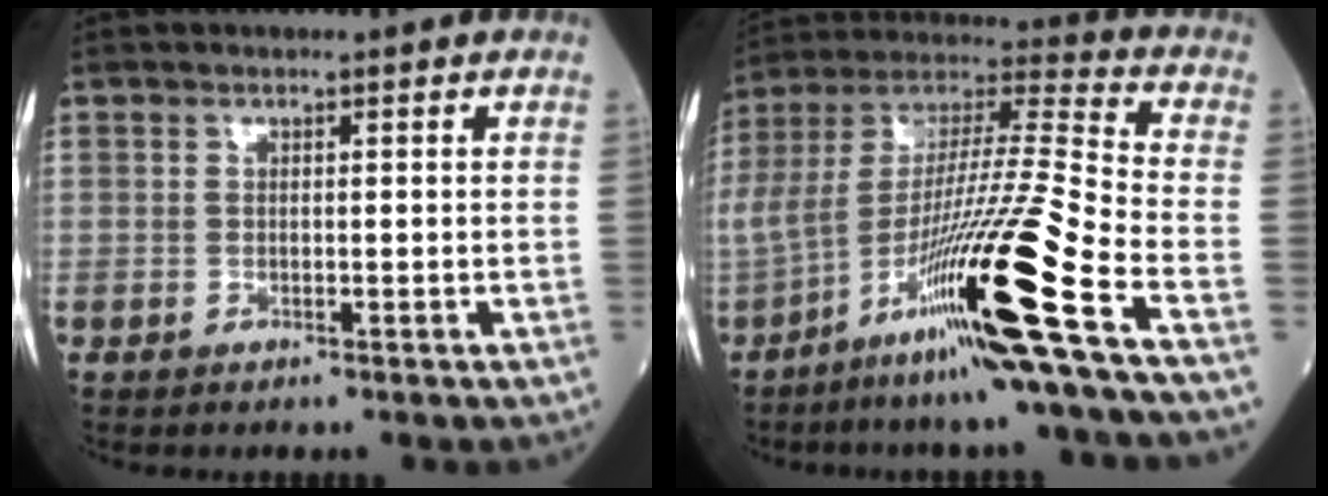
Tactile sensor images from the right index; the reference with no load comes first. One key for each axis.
{"total": 23.5, "fx": -11.4, "fy": -1.5, "fz": 20.5, "tx": -0.396, "ty": -0.039, "tz": -0.212}